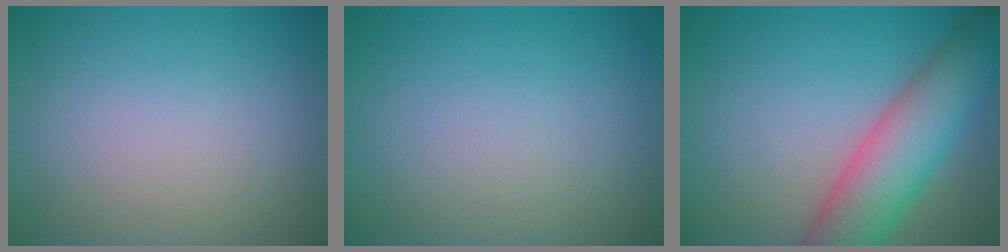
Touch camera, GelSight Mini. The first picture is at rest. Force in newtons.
{"total": 0.0}
{"total": 7.6, "press": 7.6, "slide": 0.4}